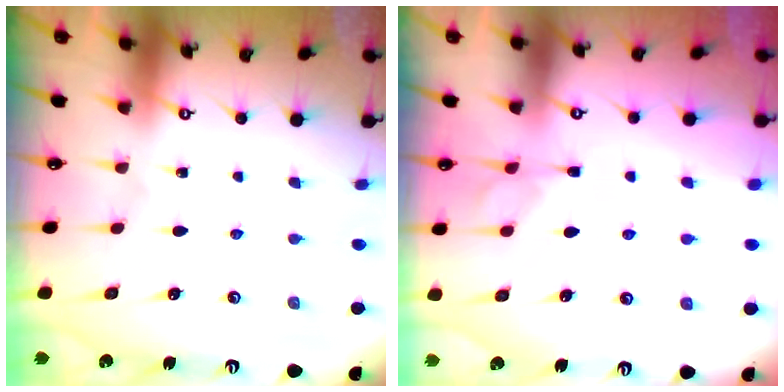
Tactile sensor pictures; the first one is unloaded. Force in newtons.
{"total": 1.4, "press": 0.9, "slide": 1.0}